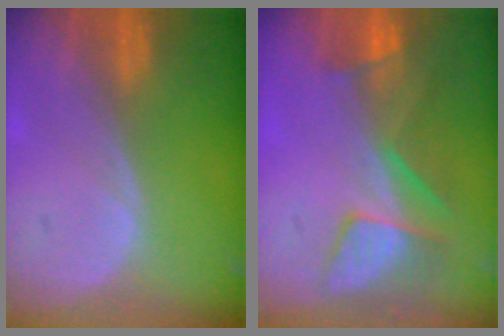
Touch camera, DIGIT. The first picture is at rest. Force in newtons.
{"total": 8.1, "press": 7.2, "slide": 3.7}